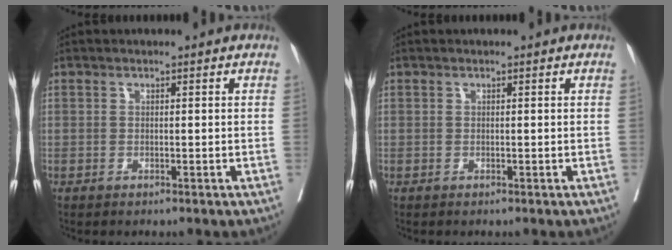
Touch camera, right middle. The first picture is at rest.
{"total": 0.0}